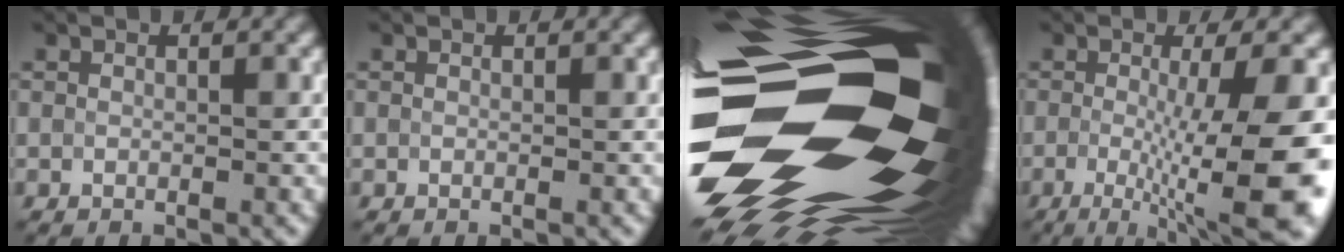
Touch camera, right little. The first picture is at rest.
{"total": 0.0}
{"total": 22.3, "force": [-4.5, 13.2, 17.4], "torque": [-0.282, -0.030, -0.087]}
{"total": 11.0, "force": [-1.8, 2.5, 10.6], "torque": [-0.151, -0.015, -0.022]}